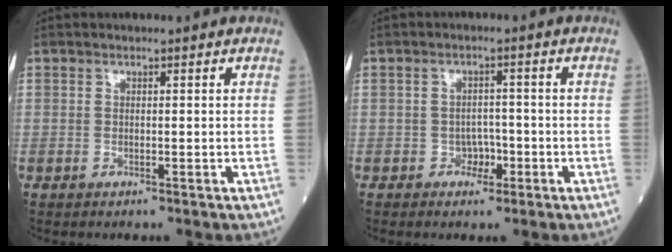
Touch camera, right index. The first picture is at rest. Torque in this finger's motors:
{"motor_torque": [-0.17, 0.07, -0.02, -0.01]}